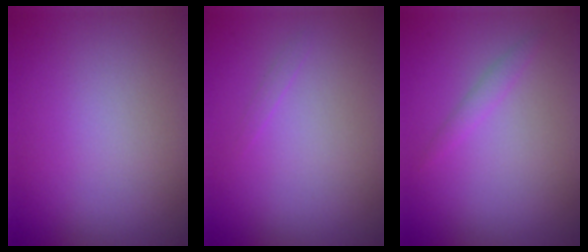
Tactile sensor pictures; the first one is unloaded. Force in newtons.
{"total": 0.5, "press": 0.5, "slide": 0.0}
{"total": 1.0, "press": 1.0, "slide": 0.1}